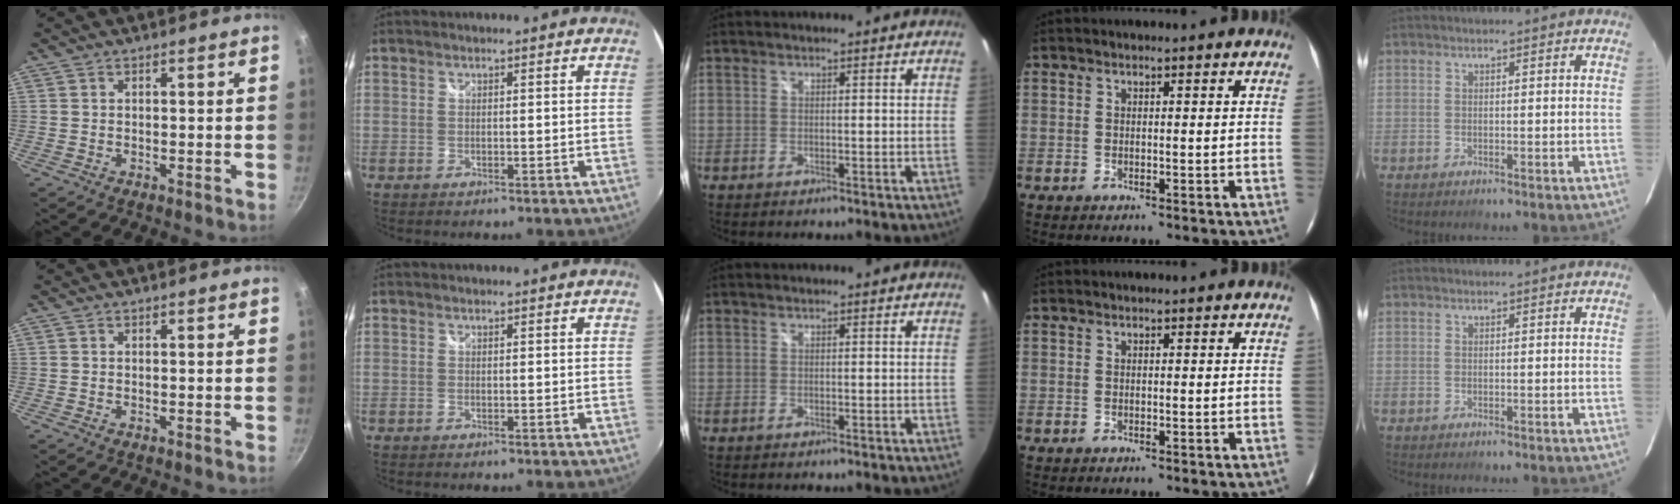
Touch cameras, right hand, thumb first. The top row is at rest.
{}